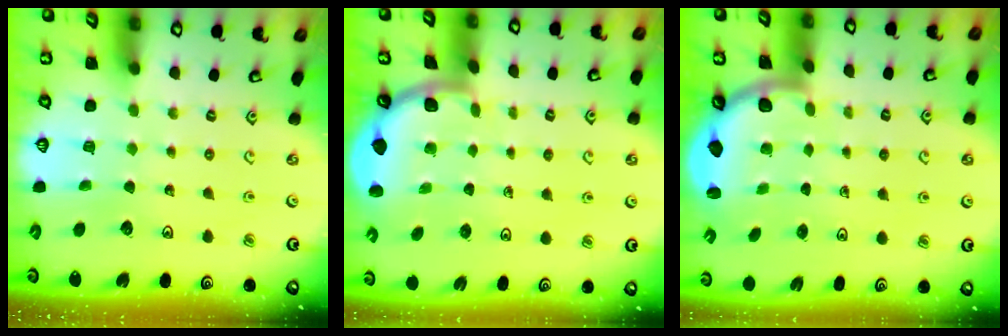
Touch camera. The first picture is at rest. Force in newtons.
{"total": 1.7, "press": 1.7, "slide": 0.1}
{"total": 2.6, "press": 2.5, "slide": 0.6}